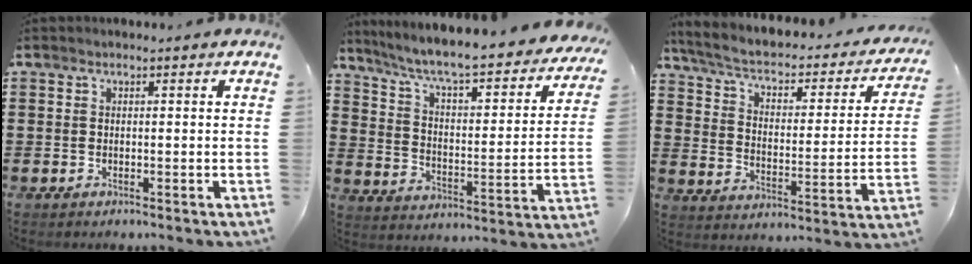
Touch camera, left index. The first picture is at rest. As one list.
[{"total": 6.5, "force": [5.4, 0.2, 3.7], "torque": [-0.095, -0.049, 0.083]}, {"total": 3.7, "force": [2.3, 1.4, 2.5], "torque": [-0.061, -0.023, 0.030]}]